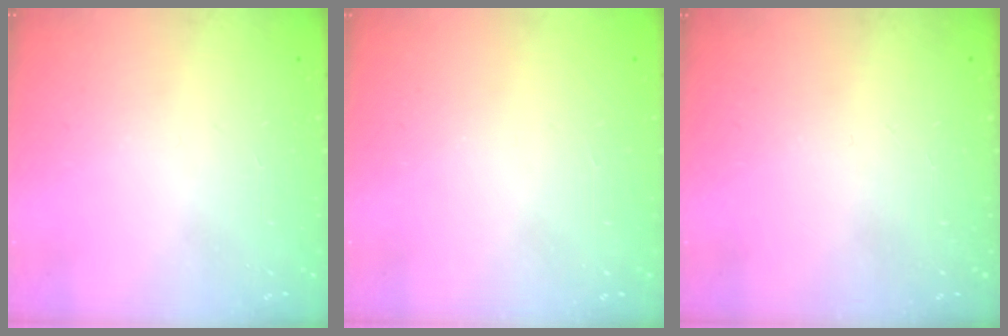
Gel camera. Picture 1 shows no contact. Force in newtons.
{"total": 1.6, "press": 1.6, "slide": 0.1}
{"total": 0.0}